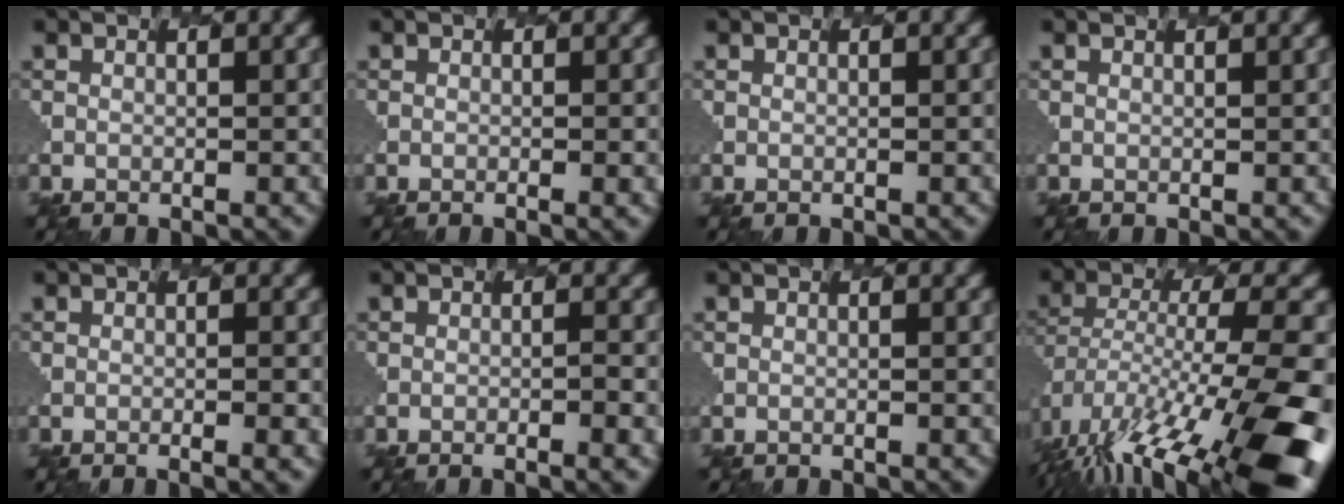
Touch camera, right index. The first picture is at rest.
{"total": 1.1, "force": [-0.2, 0.3, 1.1], "torque": [-0.009, 0.002, -0.010]}
{"total": 0.0}
{"total": 0.7, "force": [0.3, 0.1, 0.6], "torque": [-0.005, 0.001, 0.003]}
{"total": 1.8, "force": [-0.6, 0.4, 1.6], "torque": [-0.020, 0.003, -0.012]}
{"total": 2.1, "force": [-1.0, 0.3, 1.8], "torque": [-0.029, 0.006, -0.015]}
{"total": 0.0}
{"total": 15.5, "force": [-9.0, 4.6, 11.7], "torque": [-0.228, -0.017, -0.131]}